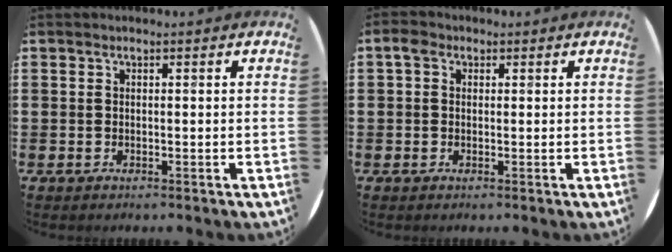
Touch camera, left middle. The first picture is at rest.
{"total": 1.6, "force": [0.6, 1.2, 0.7], "torque": [-0.010, 0.004, 0.009]}